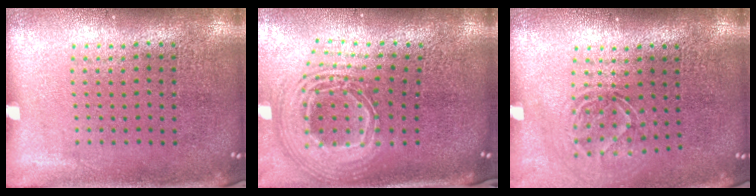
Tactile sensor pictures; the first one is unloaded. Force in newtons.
{"total": 2.7, "press": 1.9, "slide": 2.0}
{"total": 1.7, "press": 1.2, "slide": 1.1}